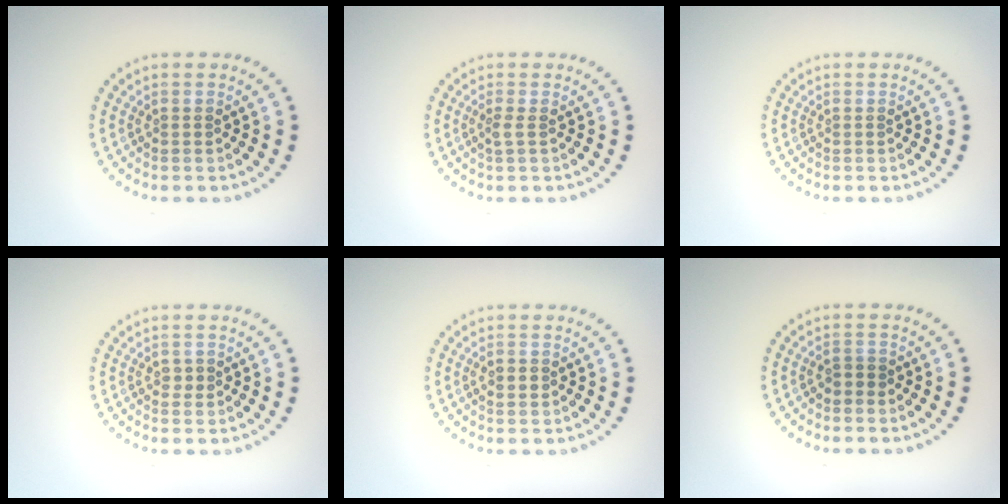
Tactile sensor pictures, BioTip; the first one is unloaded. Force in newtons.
{"total": 0.9, "press": 0.7, "slide": 0.5}
{"total": 0.0}
{"total": 0.9, "press": 0.9, "slide": 0.1}
{"total": 1.2, "press": 1.2, "slide": 0.1}
{"total": 1.0, "press": 0.9, "slide": 0.3}